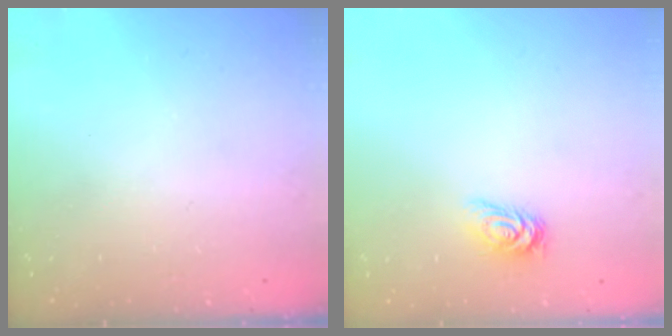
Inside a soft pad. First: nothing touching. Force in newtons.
{"total": 4.1, "press": 4.0, "slide": 0.6}